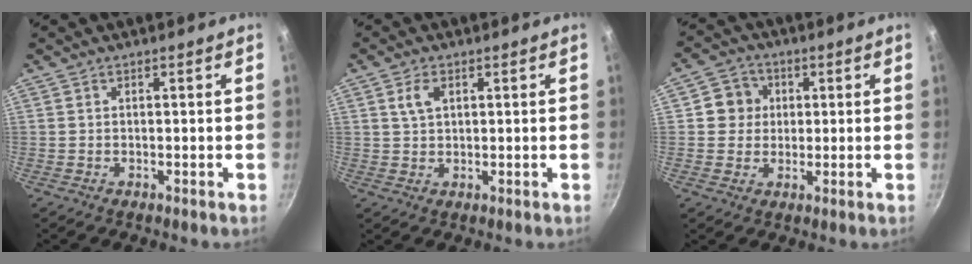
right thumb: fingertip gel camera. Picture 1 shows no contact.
{"total": 3.4, "force": [1.3, 2.1, 2.3], "torque": [-0.033, 0.000, 0.024]}
{"total": 6.1, "force": [1.1, 5.8, 1.7], "torque": [0.011, 0.006, 0.007]}